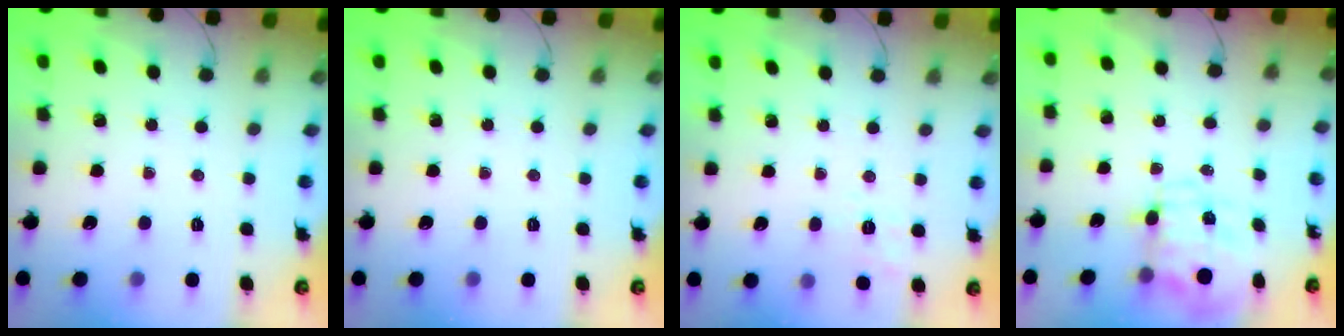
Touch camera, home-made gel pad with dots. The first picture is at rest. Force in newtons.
{"total": 0.0}
{"total": 2.8, "press": 2.1, "slide": 1.9}
{"total": 5.8, "press": 5.6, "slide": 1.4}